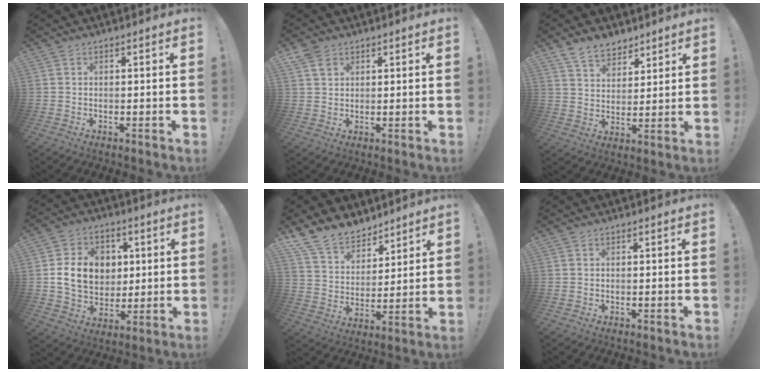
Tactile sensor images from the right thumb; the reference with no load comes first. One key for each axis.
{"total": 4.3, "fx": 2.8, "fy": 2.7, "fz": 1.8, "tx": -0.029, "ty": -0.012, "tz": 0.054}
{"total": 9.0, "fx": 7.1, "fy": 4.9, "fz": 2.6, "tx": -0.052, "ty": -0.045, "tz": 0.139}
{"total": 14.7, "fx": 2.7, "fy": 12.0, "fz": 8.0, "tx": -0.131, "ty": -0.004, "tz": 0.058}
{"total": 13.7, "fx": 11.3, "fy": 7.1, "fz": 3.2, "tx": -0.070, "ty": -0.089, "tz": 0.217}
{"total": 0.0}